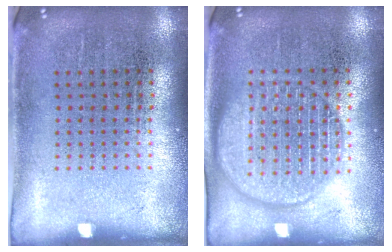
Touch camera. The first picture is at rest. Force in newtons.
{"total": 3.0, "press": 3.0, "slide": 0.3}